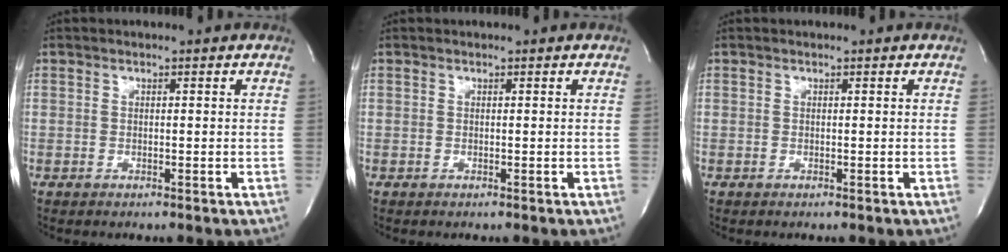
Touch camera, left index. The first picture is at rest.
{"total": 0.0}
{"total": 0.0}